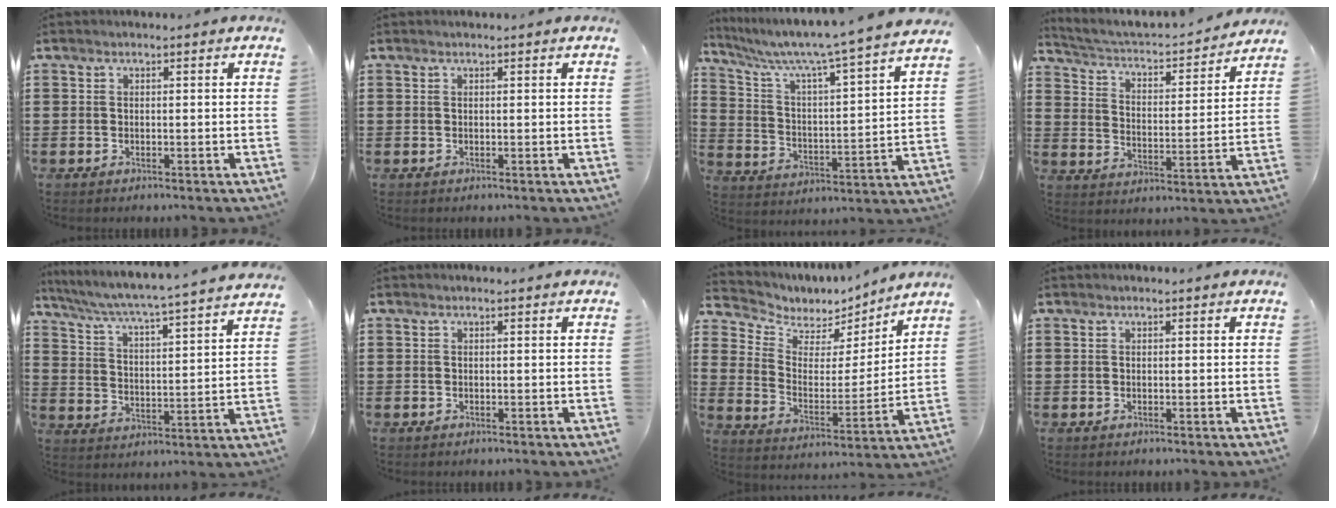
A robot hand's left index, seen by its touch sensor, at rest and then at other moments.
{"total": 0.0}
{"total": 6.7, "force": [5.8, -0.6, 3.2], "torque": [-0.091, -0.055, 0.088]}
{"total": 2.6, "force": [2.3, 0.7, 1.0], "torque": [-0.037, -0.029, 0.027]}
{"total": 4.5, "force": [4.1, -0.9, 1.7], "torque": [-0.055, -0.044, 0.058]}
{"total": 0.0}
{"total": 4.6, "force": [3.8, 2.7, 0.0], "torque": [-0.037, -0.034, 0.061]}
{"total": 0.0}